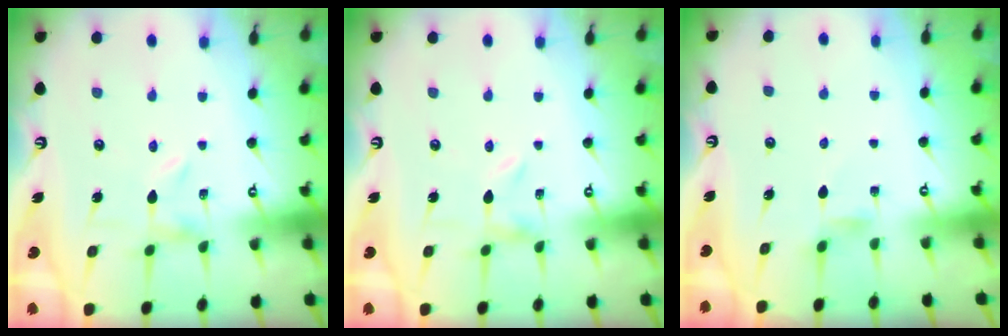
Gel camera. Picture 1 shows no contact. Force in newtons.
{"total": 0.0}
{"total": 2.1, "press": 2.1, "slide": 0.3}